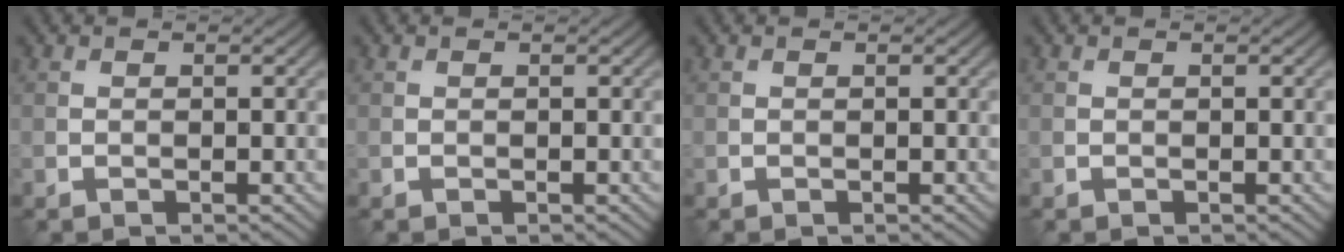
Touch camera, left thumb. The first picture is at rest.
{"total": 0.0}
{"total": 0.0}
{"total": 0.0}